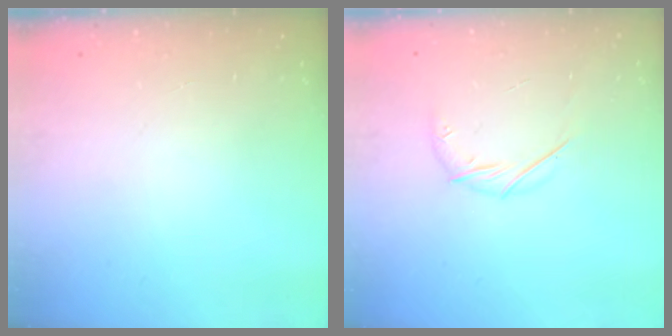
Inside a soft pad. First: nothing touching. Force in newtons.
{"total": 7.3, "press": 7.2, "slide": 1.4}